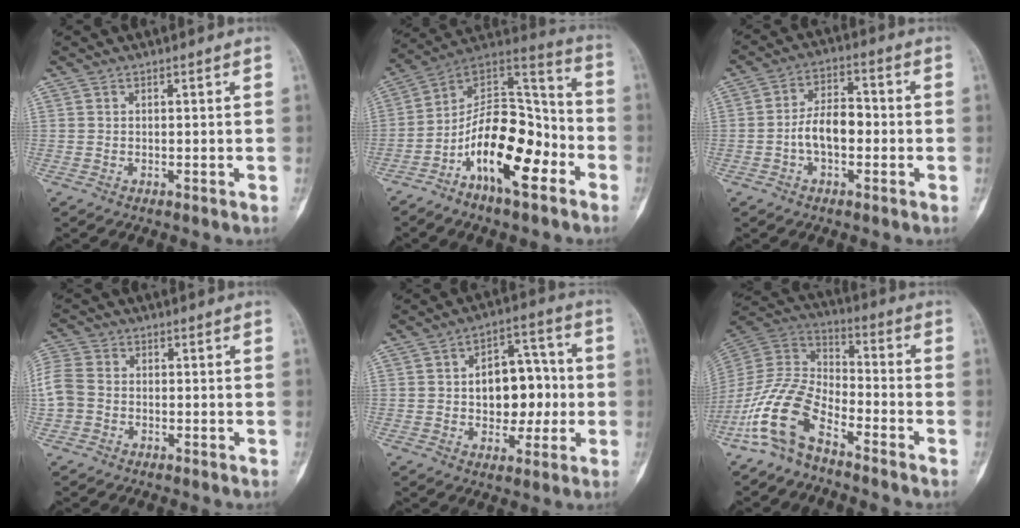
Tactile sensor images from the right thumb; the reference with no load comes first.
{"total": 18.9, "force": [-8.2, 8.5, 14.8], "torque": [-0.216, 0.082, -0.142]}
{"total": 7.9, "force": [-1.5, 4.5, 6.2], "torque": [-0.100, 0.030, -0.034]}
{"total": 7.8, "force": [-1.2, 6.4, 4.2], "torque": [-0.105, 0.018, -0.030]}
{"total": 12.8, "force": [-0.1, 8.4, 9.7], "torque": [-0.088, 0.031, 0.001]}
{"total": 13.5, "force": [-8.5, 6.1, 8.5], "torque": [-0.173, 0.069, -0.176]}